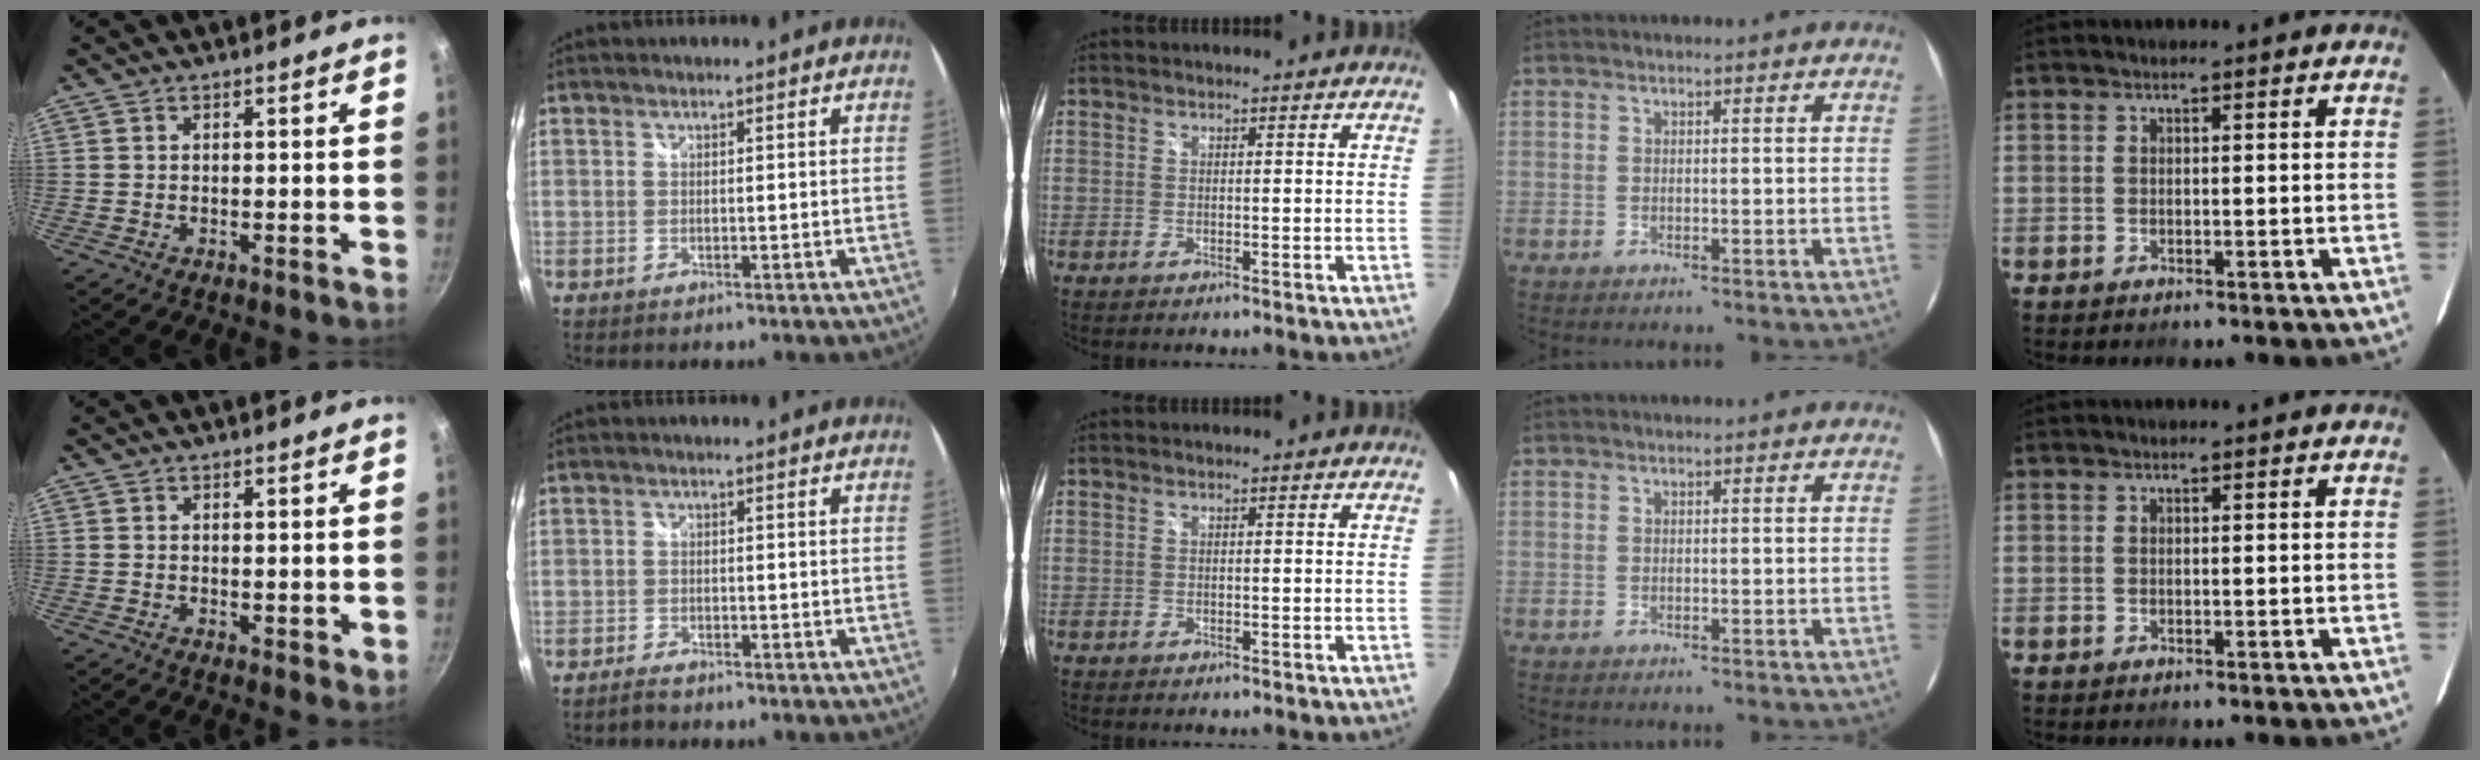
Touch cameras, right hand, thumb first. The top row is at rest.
{"thumb": {"total": 1.7, "force": [0.9, 0.8, 1.2], "torque": [-0.012, -0.012, 0.010]}, "index": {"total": 2.4, "force": [-2.1, 0.8, 0.7], "torque": [-0.025, -0.004, -0.040]}}